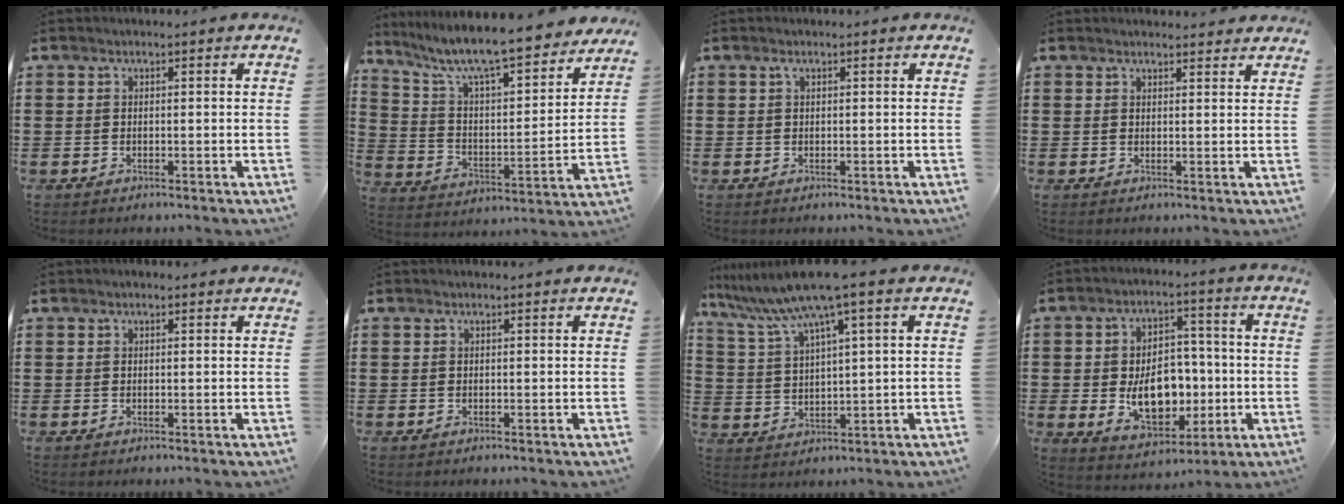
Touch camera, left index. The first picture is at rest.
{"total": 8.3, "force": [7.3, 0.3, 3.9], "torque": [-0.107, -0.056, 0.120]}
{"total": 0.5, "force": [0.2, 0.1, 0.4], "torque": [-0.011, 0.001, 0.005]}
{"total": 1.5, "force": [1.5, 0.3, 0.1], "torque": [0.002, -0.001, 0.028]}
{"total": 0.5, "force": [0.3, 0.3, 0.2], "torque": [-0.005, 0.004, 0.006]}
{"total": 0.0}
{"total": 8.6, "force": [5.8, -0.4, 6.4], "torque": [-0.155, -0.037, 0.093]}
{"total": 10.2, "force": [-1.4, 6.9, 7.4], "torque": [-0.131, 0.010, -0.025]}